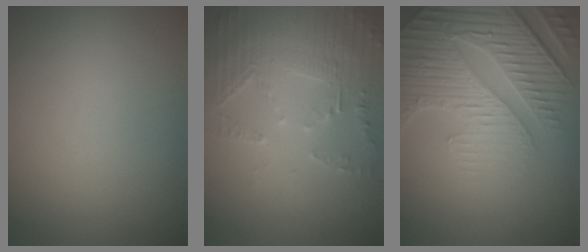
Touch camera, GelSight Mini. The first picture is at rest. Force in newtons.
{"total": 5.6, "press": 3.7, "slide": 4.2}
{"total": 7.8, "press": 5.7, "slide": 5.3}